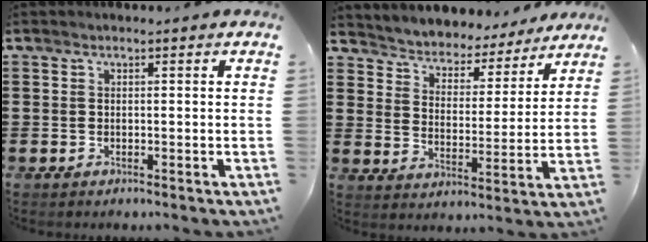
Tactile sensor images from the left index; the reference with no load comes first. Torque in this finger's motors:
{"motor_torque": [2.14, 0.00, 0.55, 0.03]}